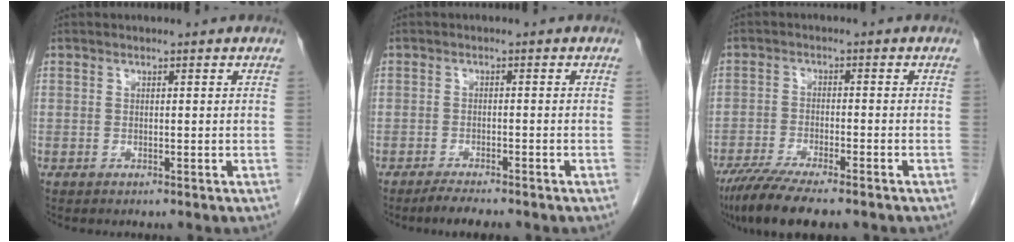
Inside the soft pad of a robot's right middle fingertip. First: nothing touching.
{"total": 3.6, "force": [-3.1, 0.3, 1.8], "torque": [-0.034, -0.009, -0.047]}
{"total": 9.9, "force": [-7.9, 1.4, 5.9], "torque": [-0.094, -0.022, -0.126]}